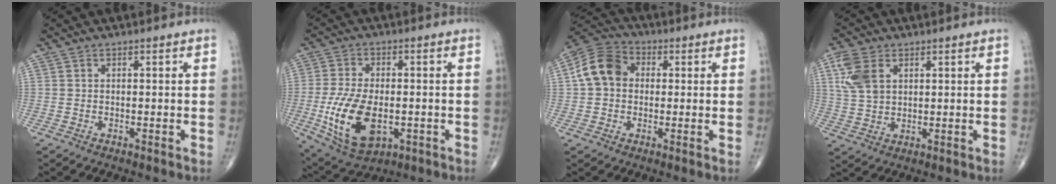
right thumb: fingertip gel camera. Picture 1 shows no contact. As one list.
[{"total": 14.5, "force": [-3.1, 8.0, 11.7], "torque": [-0.218, -0.006, -0.042]}, {"total": 9.6, "force": [1.0, 7.7, 5.8], "torque": [-0.101, 0.026, 0.004]}, {"total": 8.2, "force": [3.1, 5.4, 5.4], "torque": [-0.111, -0.003, 0.065]}]